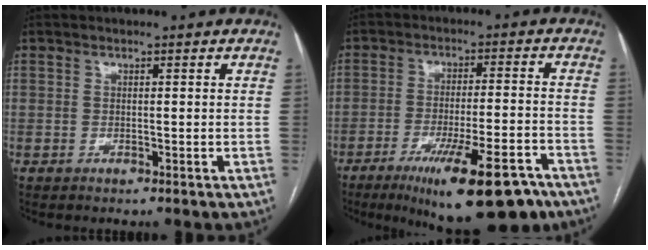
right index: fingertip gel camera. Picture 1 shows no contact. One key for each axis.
{"total": 17.5, "fx": -11.9, "fy": 2.8, "fz": 12.6, "tx": -0.153, "ty": -0.015, "tz": -0.180}